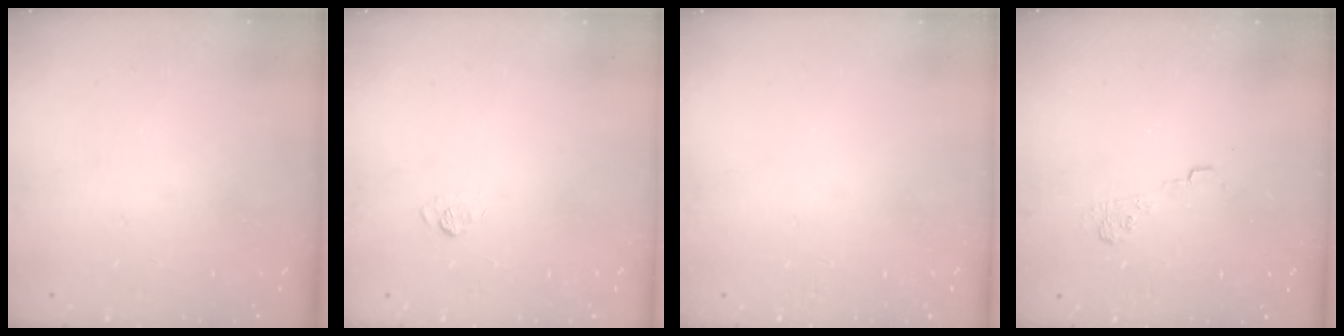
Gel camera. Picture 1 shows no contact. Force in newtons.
{"total": 7.5, "press": 7.3, "slide": 1.4}
{"total": 0.0}
{"total": 5.2, "press": 5.1, "slide": 0.9}